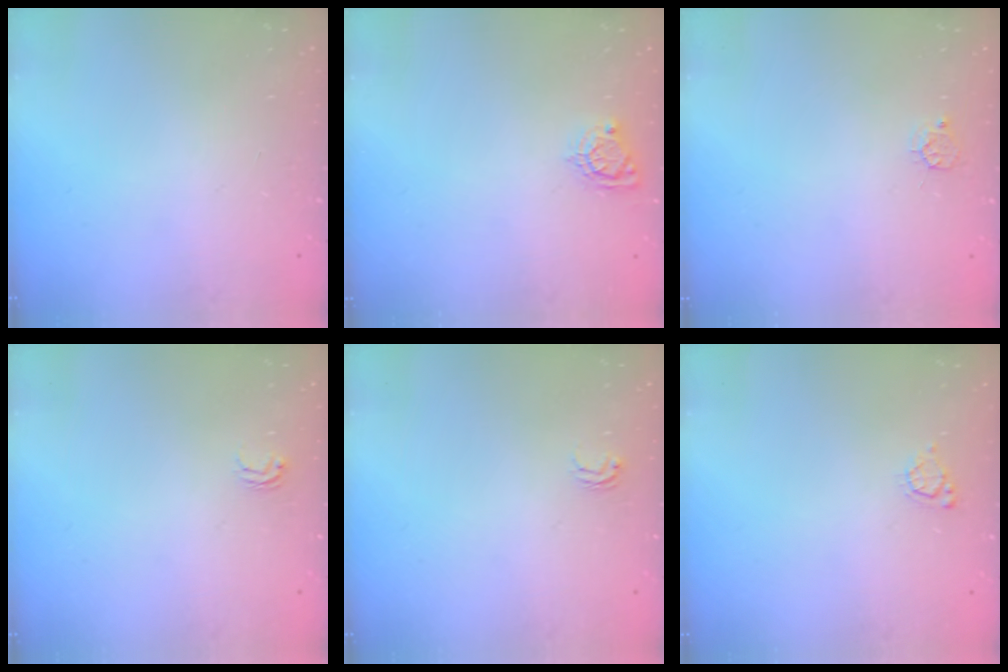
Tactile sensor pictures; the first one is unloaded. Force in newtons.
{"total": 4.3, "press": 4.2, "slide": 0.3}
{"total": 3.7, "press": 3.7, "slide": 0.3}
{"total": 2.1, "press": 2.1, "slide": 0.2}
{"total": 2.1, "press": 2.1, "slide": 0.2}
{"total": 3.8, "press": 3.8, "slide": 0.3}